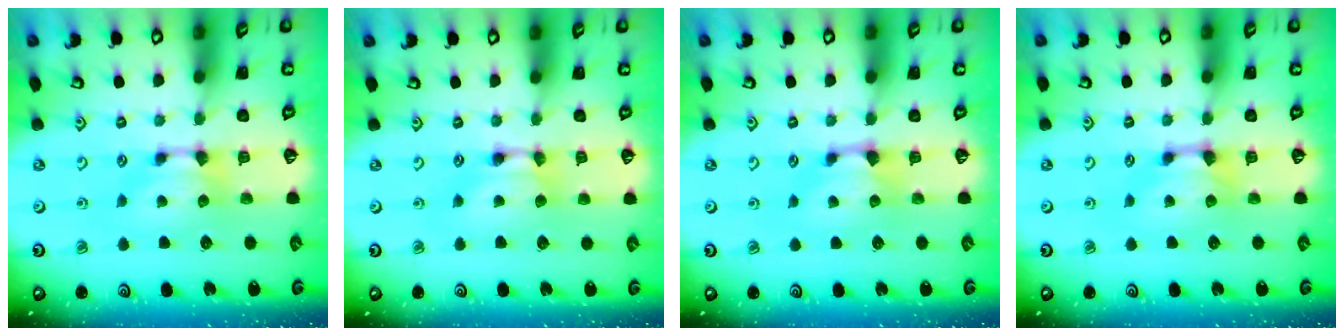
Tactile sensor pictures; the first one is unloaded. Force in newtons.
{"total": 1.6, "press": 1.6, "slide": 0.2}
{"total": 0.9, "press": 0.6, "slide": 0.7}
{"total": 0.6, "press": 0.4, "slide": 0.5}